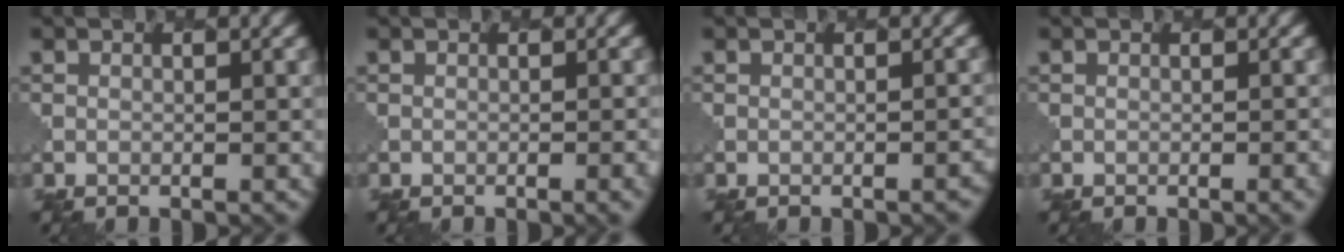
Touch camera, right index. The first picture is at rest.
{"total": 2.2, "force": [-0.8, 0.8, 1.9], "torque": [-0.008, 0.003, -0.005]}
{"total": 1.4, "force": [-1.0, 0.4, 0.9], "torque": [-0.001, 0.003, -0.013]}
{"total": 1.9, "force": [-0.7, 0.7, 1.6], "torque": [-0.007, 0.003, -0.004]}